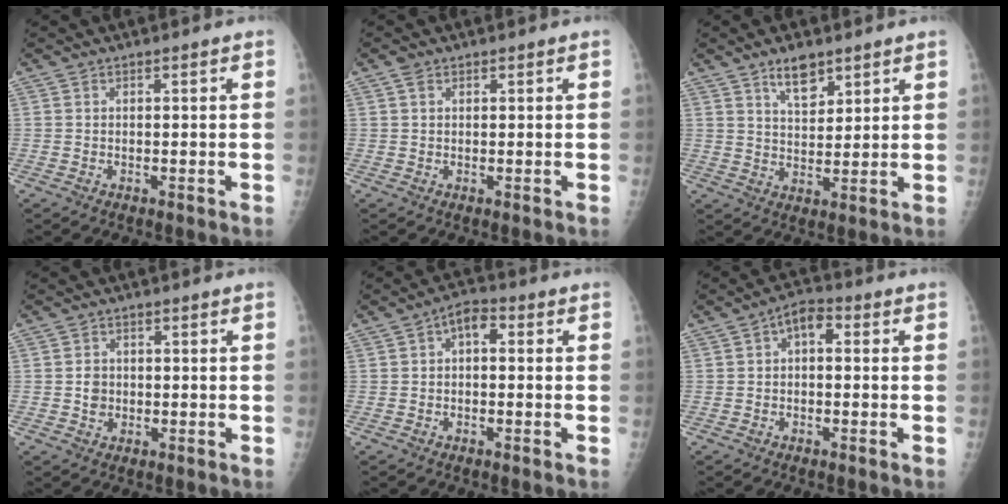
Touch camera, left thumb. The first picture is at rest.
{"total": 1.3, "force": [0.7, 0.8, 0.7], "torque": [-0.009, 0.003, 0.012]}
{"total": 6.4, "force": [4.4, 2.9, 3.7], "torque": [-0.043, -0.030, 0.077]}
{"total": 2.6, "force": [-0.3, 2.3, 1.2], "torque": [-0.007, 0.004, -0.005]}
{"total": 4.3, "force": [0.5, 2.5, 3.4], "torque": [-0.039, 0.015, -0.005]}
{"total": 4.6, "force": [0.6, 2.7, 3.7], "torque": [-0.042, 0.017, -0.004]}